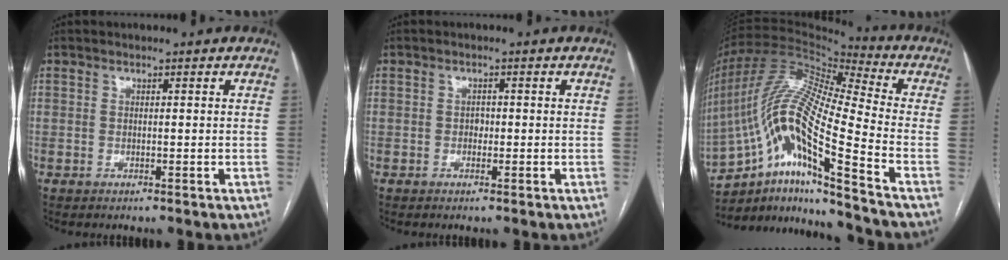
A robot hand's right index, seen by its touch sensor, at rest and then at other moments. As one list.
[{"total": 1.0, "force": [-0.2, 0.8, 0.6], "torque": [-0.007, 0.003, -0.004]}, {"total": 20.2, "force": [-11.5, 0.6, 16.6], "torque": [-0.361, -0.004, -0.210]}]